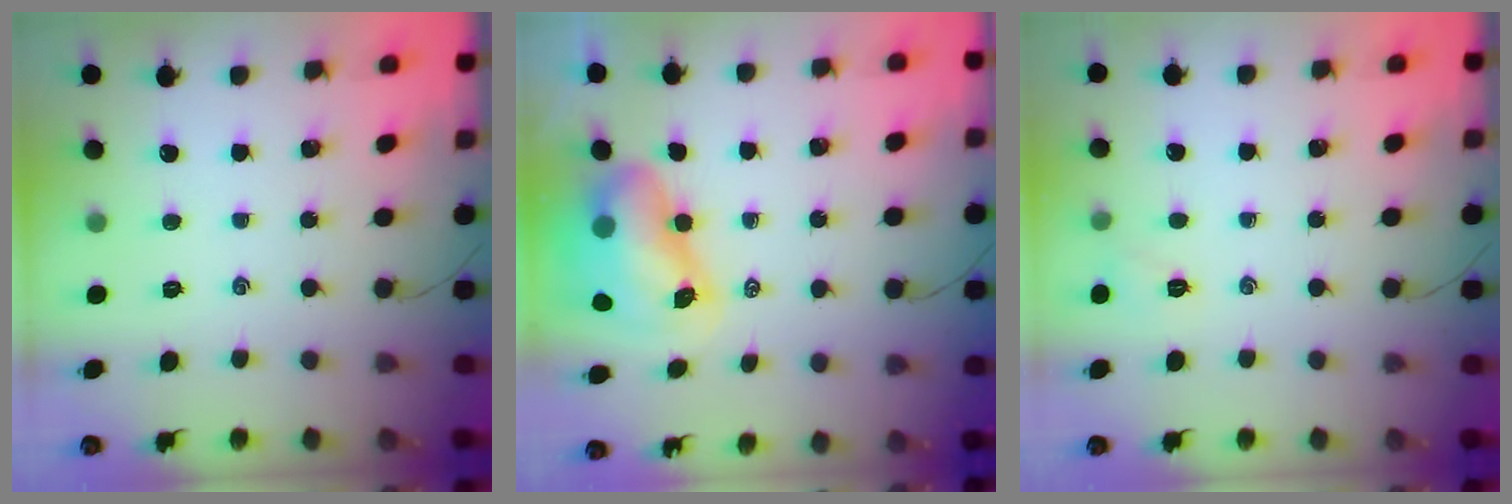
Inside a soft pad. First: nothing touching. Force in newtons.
{"total": 10.9, "press": 10.5, "slide": 3.0}
{"total": 5.0, "press": 4.8, "slide": 1.2}